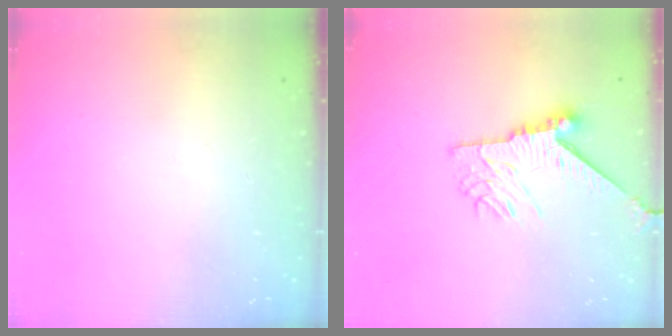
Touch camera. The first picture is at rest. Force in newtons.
{"total": 9.1, "press": 9.1, "slide": 0.6}